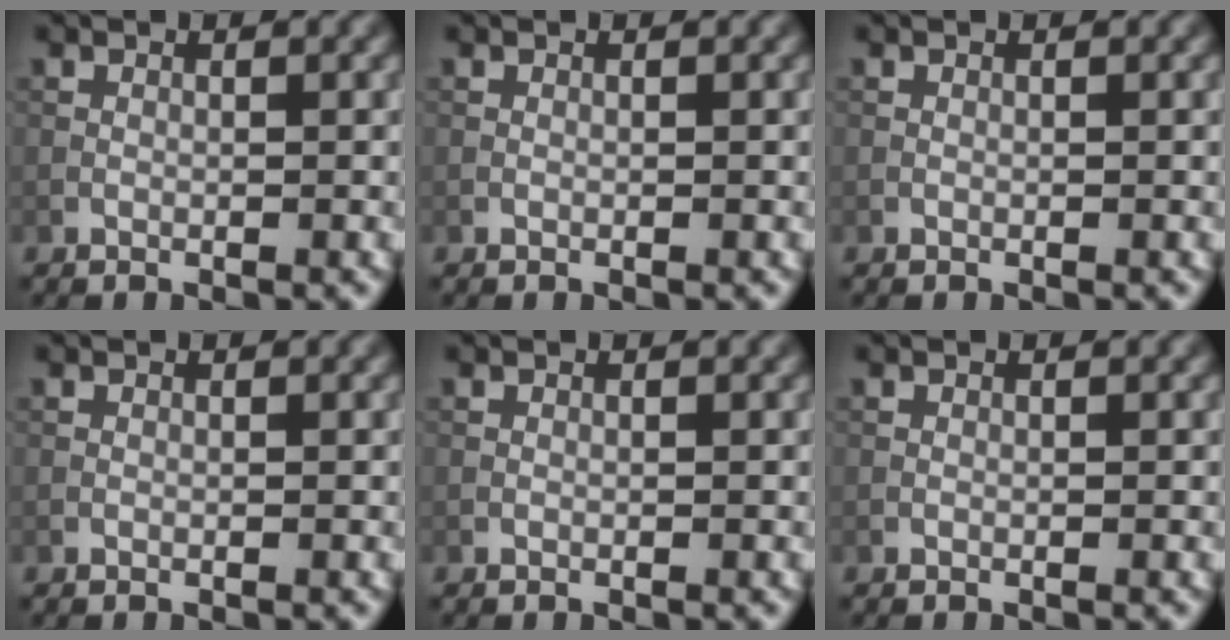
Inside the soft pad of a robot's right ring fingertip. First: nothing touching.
{"total": 0.0}
{"total": 0.0}
{"total": 0.0}
{"total": 0.0}
{"total": 0.0}